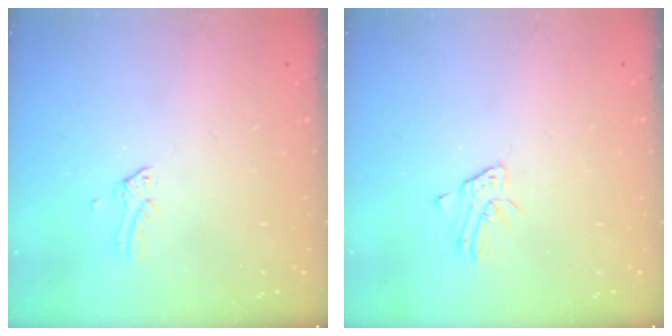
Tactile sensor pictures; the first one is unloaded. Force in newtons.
{"total": 2.1, "press": 2.1, "slide": 0.1}